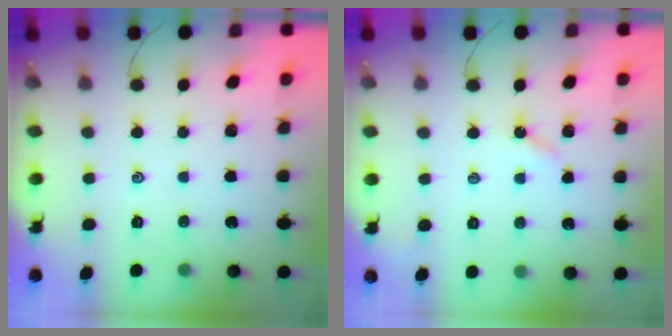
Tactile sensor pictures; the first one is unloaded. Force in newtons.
{"total": 2.8, "press": 2.8, "slide": 0.5}